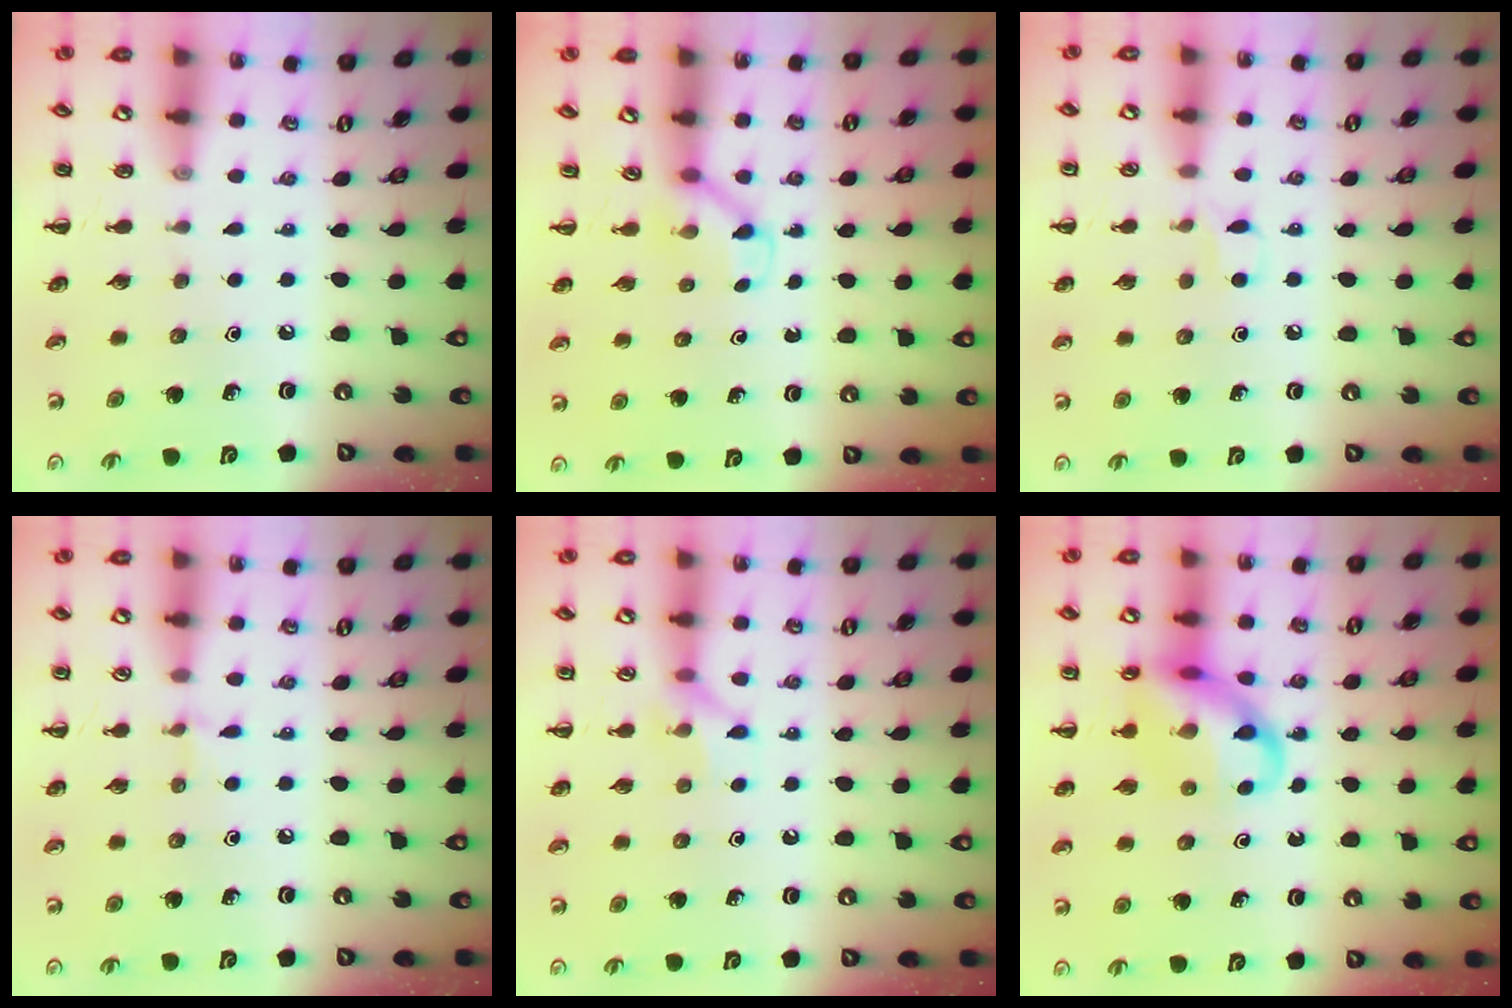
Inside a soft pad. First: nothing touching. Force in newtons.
{"total": 2.6, "press": 2.4, "slide": 0.9}
{"total": 4.1, "press": 4.0, "slide": 1.0}
{"total": 4.1, "press": 3.9, "slide": 1.4}
{"total": 6.9, "press": 6.9, "slide": 0.4}
{"total": 13.8, "press": 13.6, "slide": 2.1}